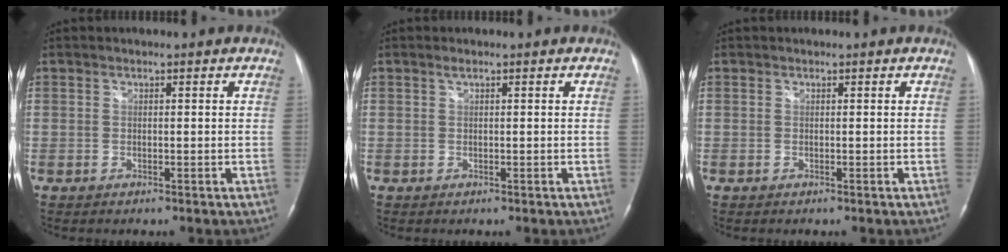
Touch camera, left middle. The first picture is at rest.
{"total": 0.0}
{"total": 0.0}